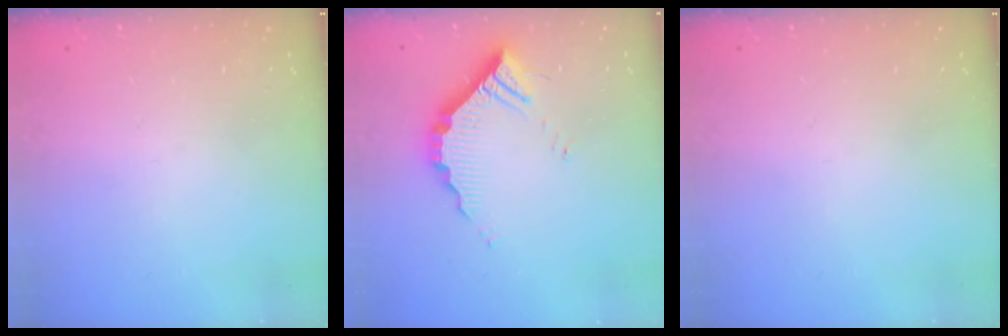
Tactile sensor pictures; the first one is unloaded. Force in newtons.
{"total": 9.6, "press": 9.6, "slide": 0.4}
{"total": 0.0}